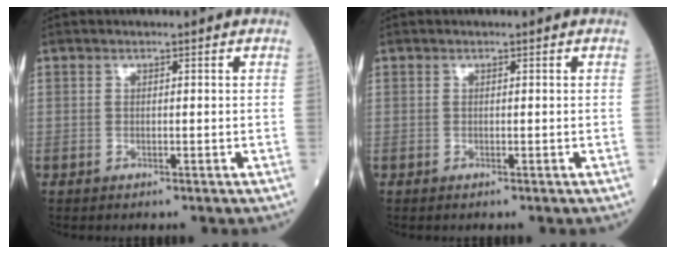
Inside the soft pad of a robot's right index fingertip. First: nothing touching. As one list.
[{"total": 0.0}]